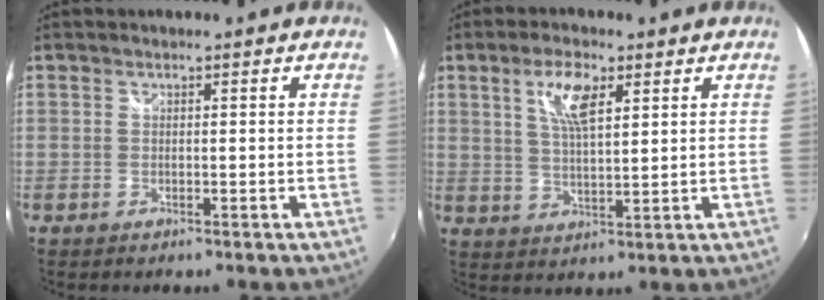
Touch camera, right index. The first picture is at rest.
{"total": 7.0, "force": [3.3, 2.4, 5.7], "torque": [-0.106, 0.005, 0.064]}